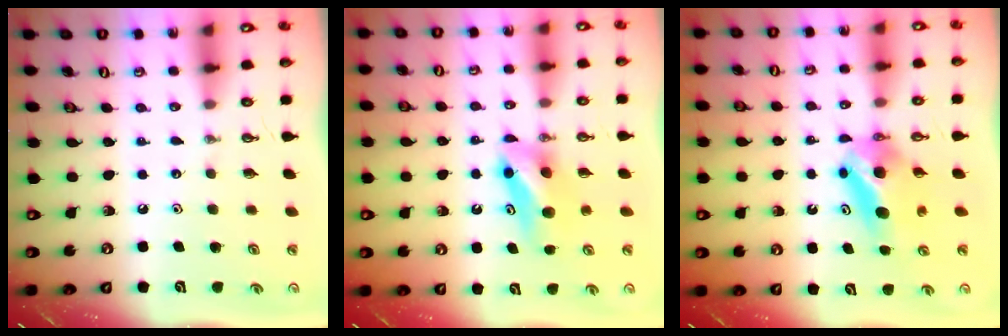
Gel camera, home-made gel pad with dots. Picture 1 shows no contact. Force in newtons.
{"total": 7.9, "press": 7.2, "slide": 3.4}
{"total": 8.3, "press": 5.9, "slide": 5.9}